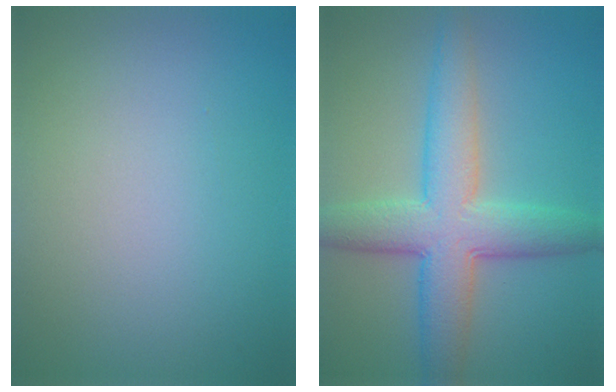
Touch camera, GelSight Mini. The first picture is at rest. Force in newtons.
{"total": 7.5, "press": 7.5, "slide": 0.1}